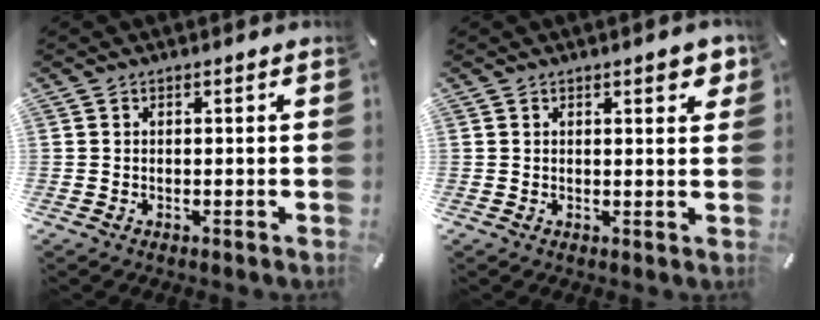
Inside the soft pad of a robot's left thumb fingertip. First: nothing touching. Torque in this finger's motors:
{"motor_torque": [0.71, 0.84, 0.25, -0.34, 0.08]}